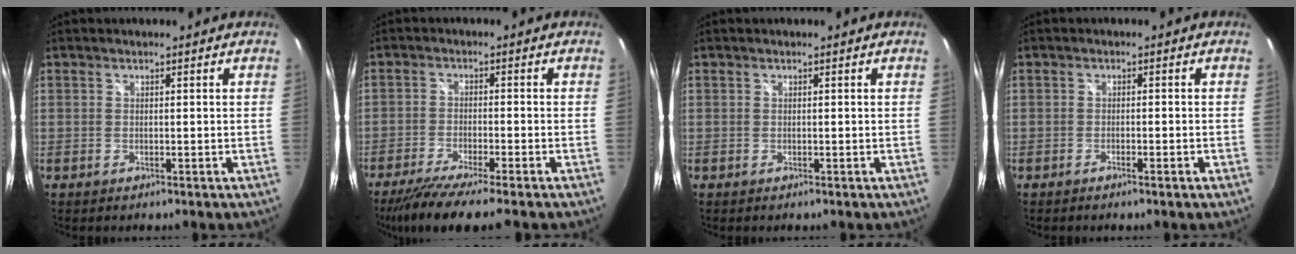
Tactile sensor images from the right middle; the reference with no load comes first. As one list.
[{"total": 9.0, "force": [-7.5, -0.3, 5.0], "torque": [-0.112, -0.031, -0.127]}, {"total": 0.0}, {"total": 1.6, "force": [-1.1, -0.2, 1.2], "torque": [-0.022, 0.003, -0.019]}]